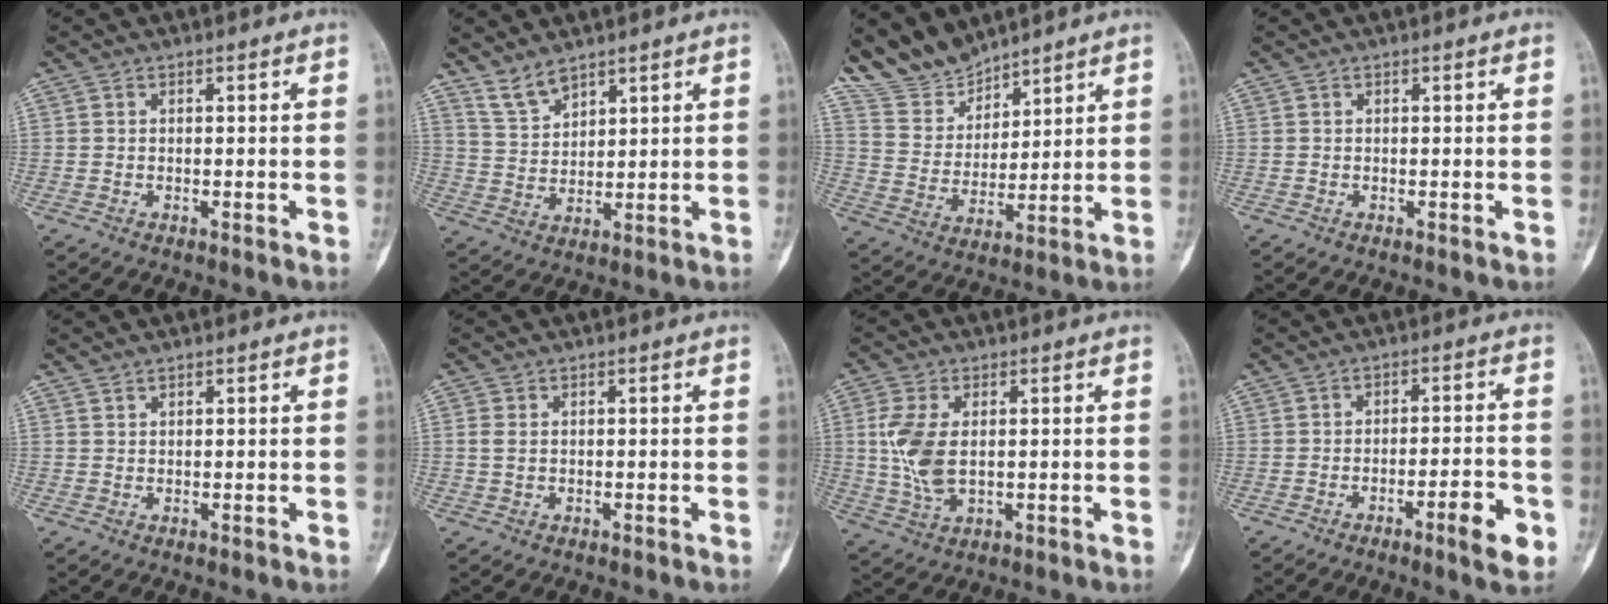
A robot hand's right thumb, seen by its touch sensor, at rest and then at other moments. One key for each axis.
{"total": 5.2, "fx": 4.4, "fy": 2.0, "fz": 1.9, "tx": -0.029, "ty": -0.028, "tz": 0.097}
{"total": 9.4, "fx": 8.7, "fy": 3.3, "fz": 0.7, "tx": -0.001, "ty": -0.051, "tz": 0.187}
{"total": 0.0}
{"total": 0.7, "fx": 0.7, "fy": 0.2, "fz": 0.1, "tx": -0.002, "ty": -0.006, "tz": 0.013}
{"total": 1.5, "fx": 0.2, "fy": 1.0, "fz": 1.1, "tx": -0.027, "ty": 0.000, "tz": 0.003}
{"total": 8.7, "fx": 0.9, "fy": 4.8, "fz": 7.1, "tx": -0.159, "ty": -0.006, "tz": 0.023}
{"total": 7.1, "fx": -3.4, "fy": 1.4, "fz": 6.1, "tx": -0.085, "ty": 0.021, "tz": -0.046}